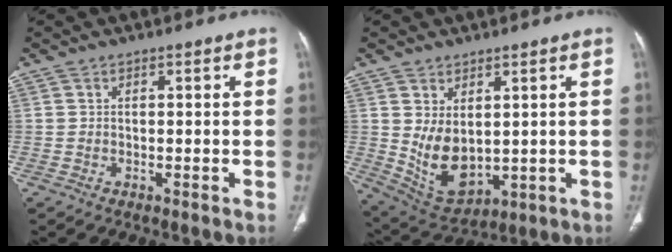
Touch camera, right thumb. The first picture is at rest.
{"total": 9.5, "force": [1.1, 5.9, 7.4], "torque": [-0.116, -0.017, 0.051]}